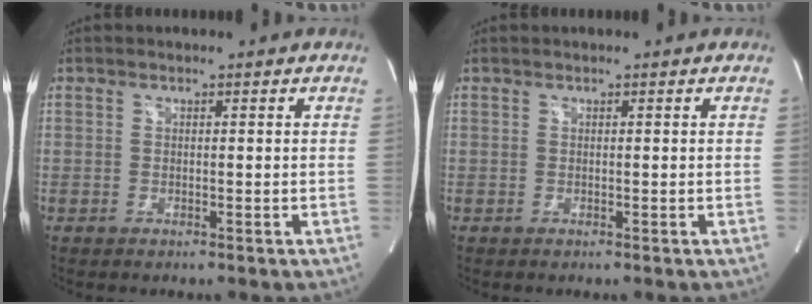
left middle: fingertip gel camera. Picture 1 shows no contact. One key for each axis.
{"total": 0.0}